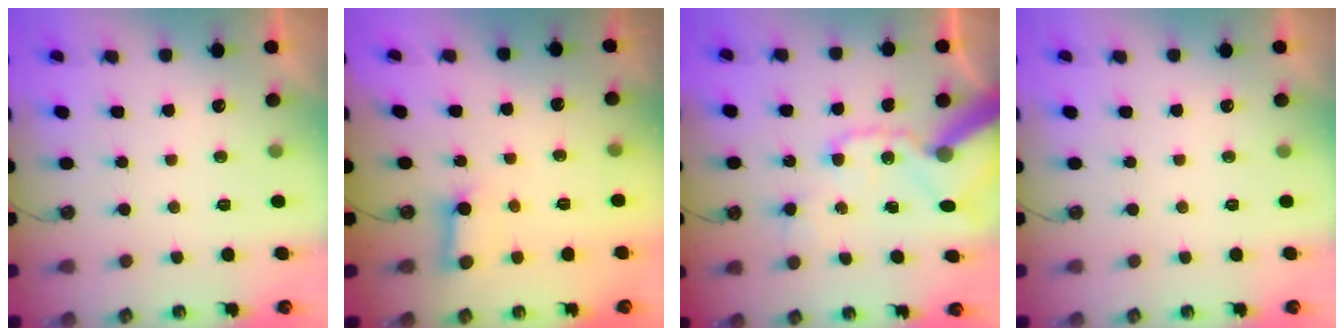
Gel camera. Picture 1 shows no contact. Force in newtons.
{"total": 6.0, "press": 5.9, "slide": 0.6}
{"total": 17.7, "press": 17.5, "slide": 2.6}
{"total": 0.0}